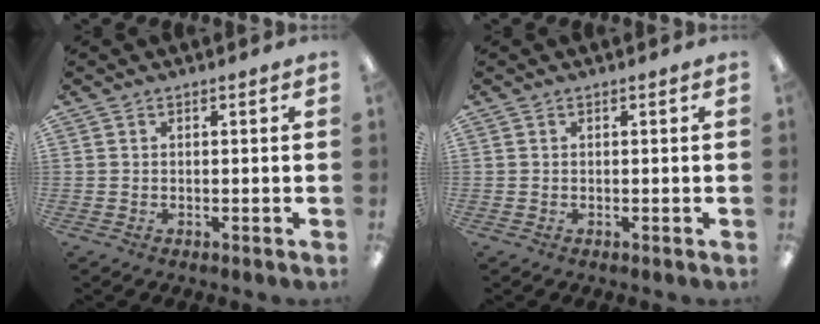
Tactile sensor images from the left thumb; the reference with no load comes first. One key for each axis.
{"total": 0.0}